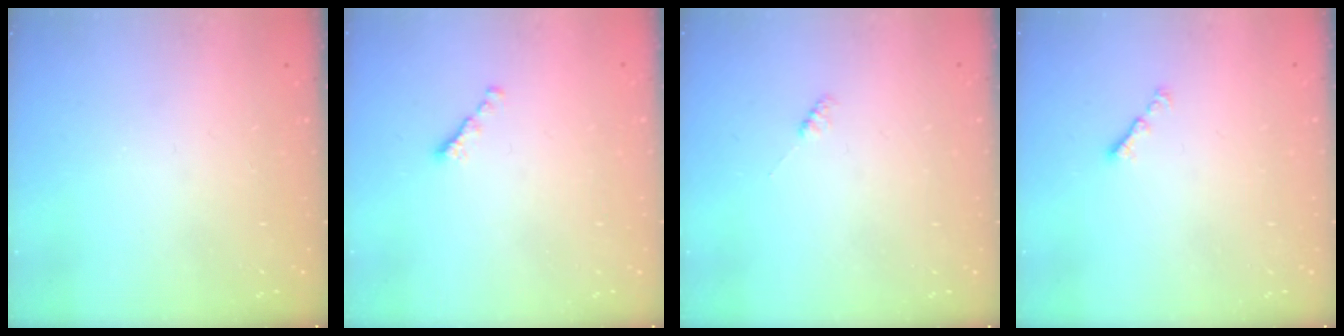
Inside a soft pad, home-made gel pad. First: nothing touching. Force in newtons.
{"total": 1.5, "press": 1.4, "slide": 0.5}
{"total": 1.9, "press": 1.9, "slide": 0.3}
{"total": 1.3, "press": 1.2, "slide": 0.5}